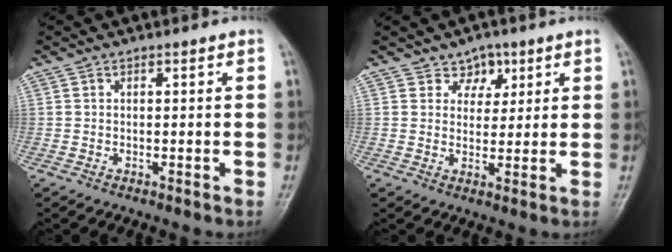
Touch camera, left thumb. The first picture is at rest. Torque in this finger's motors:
{"motor_torque": [-0.04, -0.05, 0.16, 0.06, -0.01]}